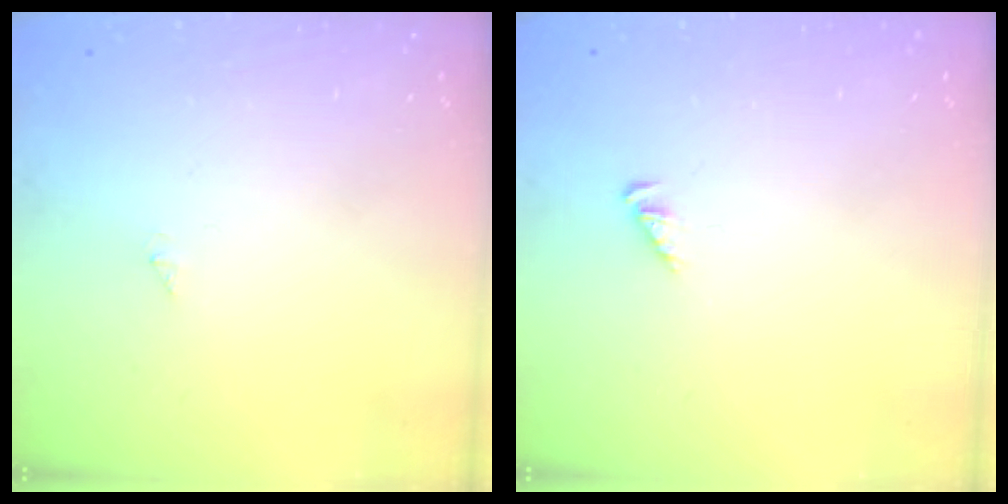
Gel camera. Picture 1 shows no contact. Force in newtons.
{"total": 2.3, "press": 2.2, "slide": 0.4}